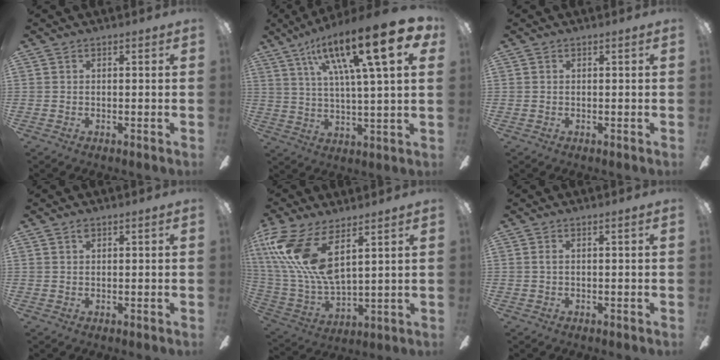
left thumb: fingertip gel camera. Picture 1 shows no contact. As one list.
[{"total": 21.9, "force": [11.1, 4.9, 18.2], "torque": [-0.297, -0.047, 0.163]}, {"total": 0.0}, {"total": 1.2, "force": [0.8, 0.5, 0.7], "torque": [-0.016, 0.003, 0.015]}, {"total": 18.4, "force": [9.2, 7.0, 14.2], "torque": [-0.323, -0.044, 0.157]}, {"total": 1.4, "force": [0.0, 0.2, 1.3], "torque": [-0.025, 0.001, 0.000]}]